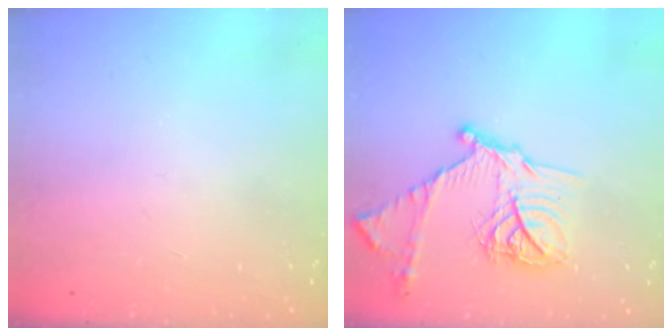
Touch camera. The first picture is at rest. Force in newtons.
{"total": 18.3, "press": 18.2, "slide": 1.7}